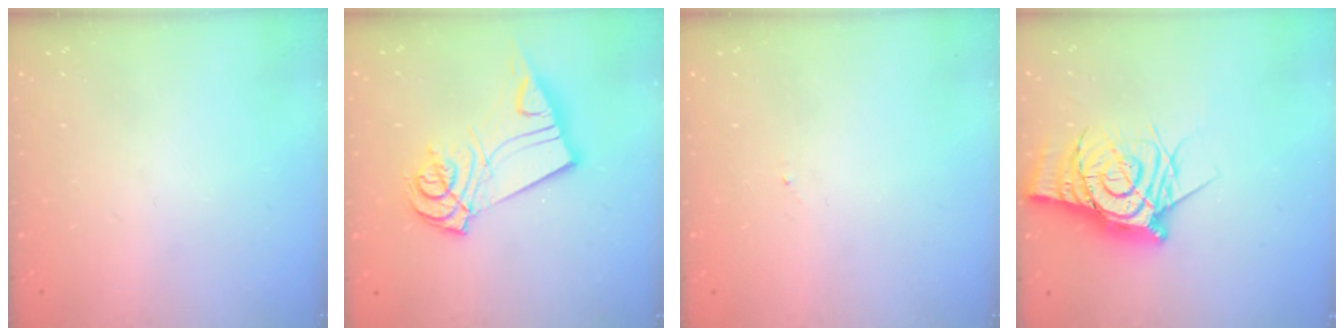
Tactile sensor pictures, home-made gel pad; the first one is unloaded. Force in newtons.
{"total": 12.1, "press": 12.0, "slide": 1.7}
{"total": 2.5, "press": 2.5, "slide": 0.1}
{"total": 12.2, "press": 12.2, "slide": 1.2}